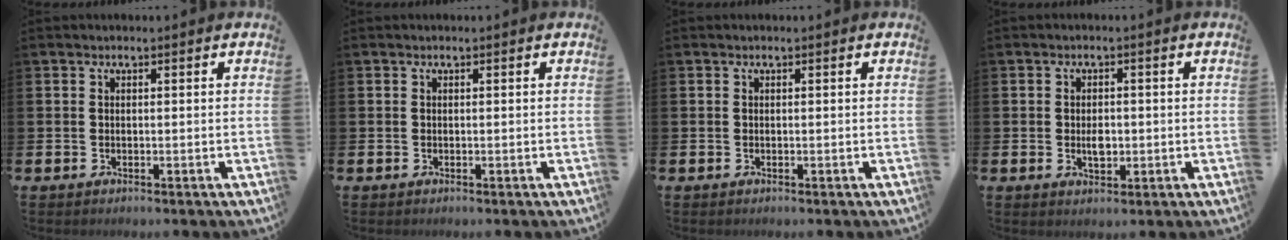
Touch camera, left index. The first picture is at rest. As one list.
[{"total": 0.0}, {"total": 0.0}, {"total": 2.5, "force": [-0.1, 1.5, 1.9], "torque": [-0.015, -0.005, -0.007]}]